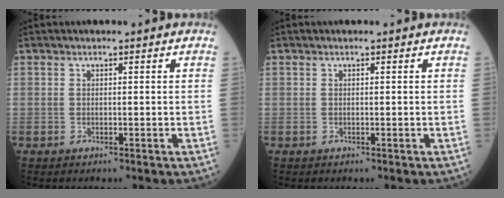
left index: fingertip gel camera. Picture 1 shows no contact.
{"total": 0.0}